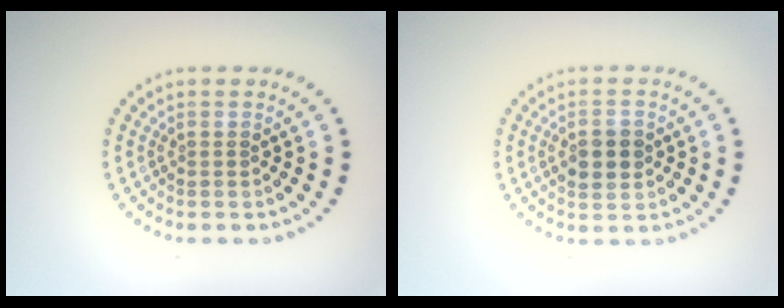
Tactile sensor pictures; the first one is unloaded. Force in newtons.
{"total": 2.8, "press": 2.7, "slide": 0.2}